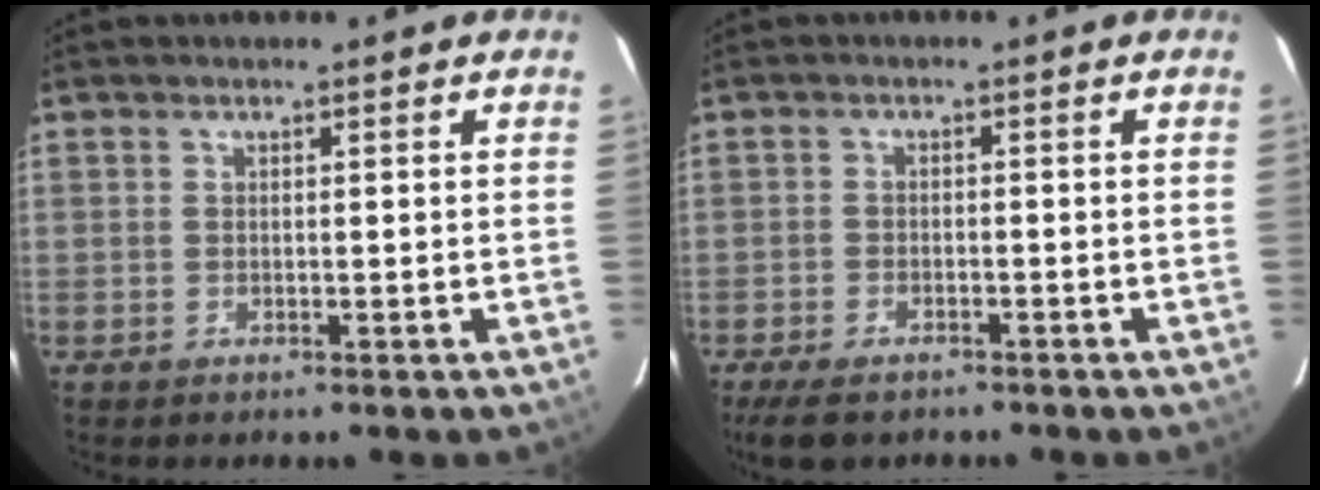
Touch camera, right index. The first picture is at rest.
{"total": 6.7, "force": [-5.2, 2.7, 3.3], "torque": [-0.088, -0.017, -0.091]}